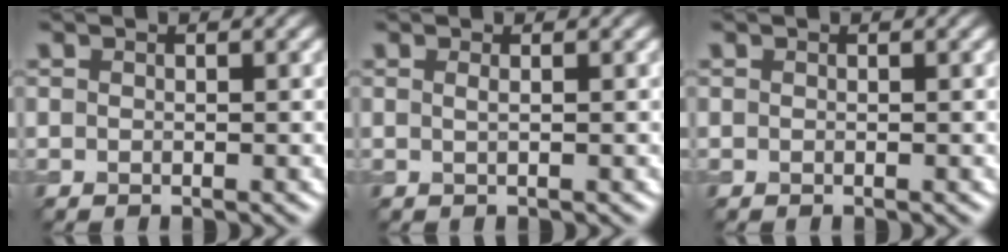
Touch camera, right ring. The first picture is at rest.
{"total": 0.7, "force": [0.2, 0.3, 0.7], "torque": [-0.008, 0.002, 0.000]}
{"total": 0.0}